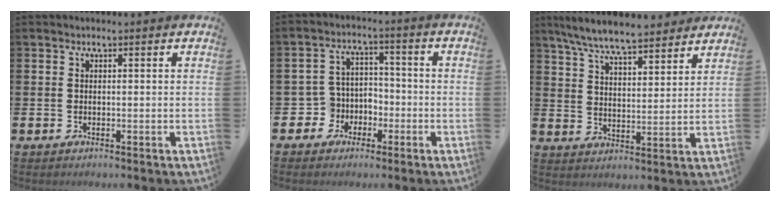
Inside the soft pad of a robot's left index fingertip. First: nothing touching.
{"total": 4.6, "force": [-2.3, 4.0, 0.5], "torque": [-0.030, 0.009, -0.048]}
{"total": 7.9, "force": [7.4, 0.8, 2.5], "torque": [-0.081, -0.036, 0.135]}